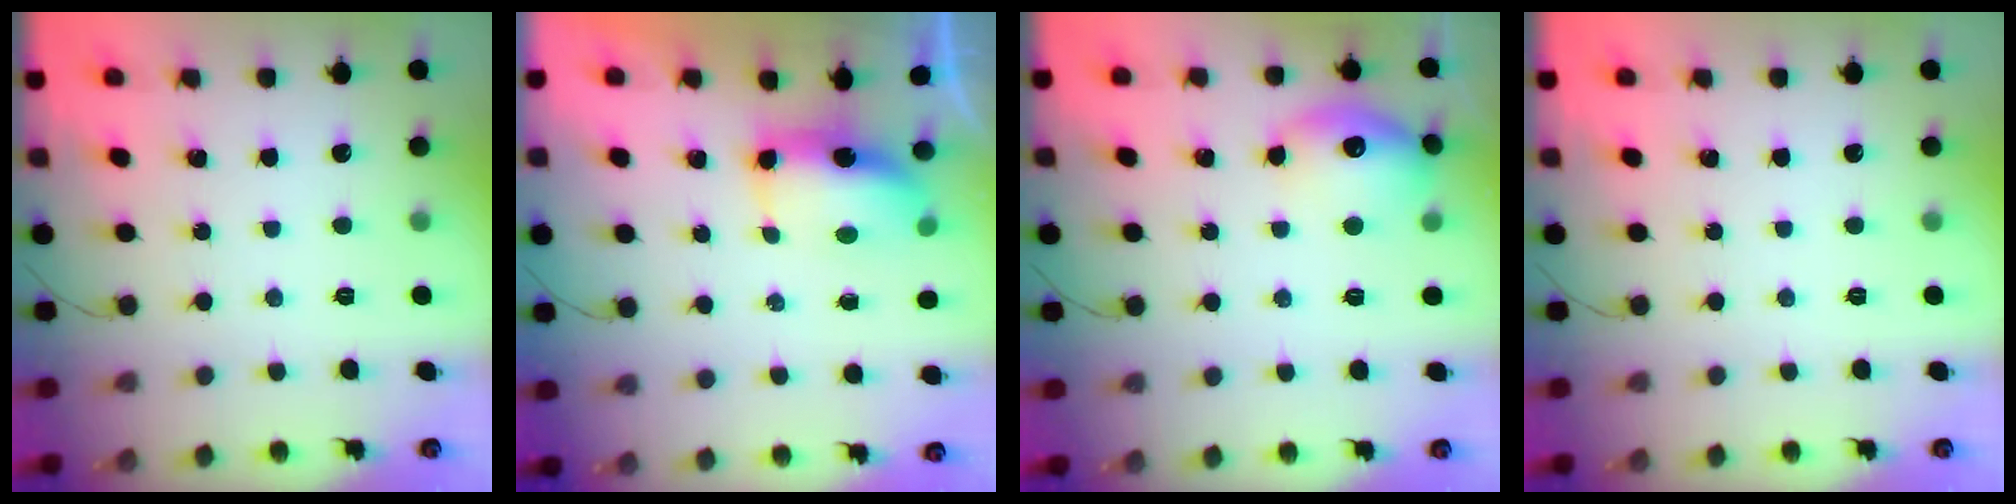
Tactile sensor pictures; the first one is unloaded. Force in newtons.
{"total": 7.1, "press": 7.0, "slide": 1.2}
{"total": 14.1, "press": 14.1, "slide": 1.2}
{"total": 0.0}